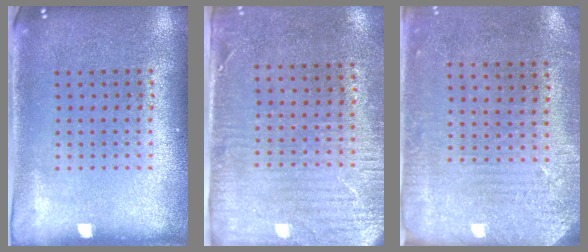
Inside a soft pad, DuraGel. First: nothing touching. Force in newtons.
{"total": 3.0, "press": 2.4, "slide": 1.7}
{"total": 2.9, "press": 2.4, "slide": 1.6}